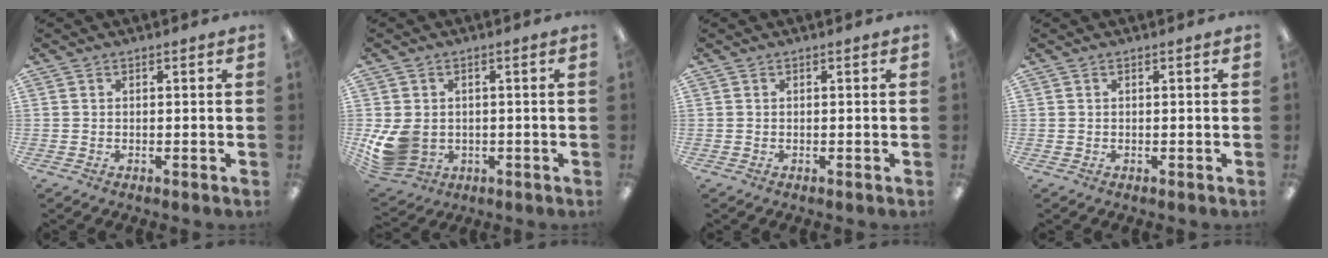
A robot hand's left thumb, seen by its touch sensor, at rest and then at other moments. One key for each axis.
{"total": 9.5, "fx": -1.3, "fy": 7.7, "fz": 5.4, "tx": -0.113, "ty": 0.002, "tz": -0.017}
{"total": 0.0}
{"total": 0.0}